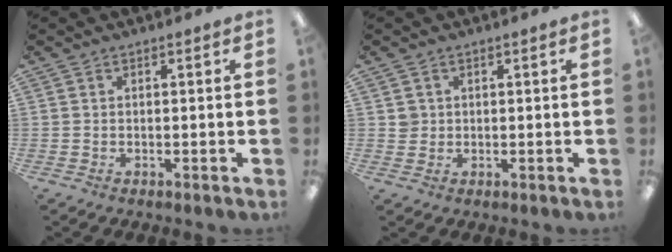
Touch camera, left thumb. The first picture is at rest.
{"total": 2.3, "force": [0.5, 2.2, 0.2], "torque": [0.000, 0.002, 0.005]}